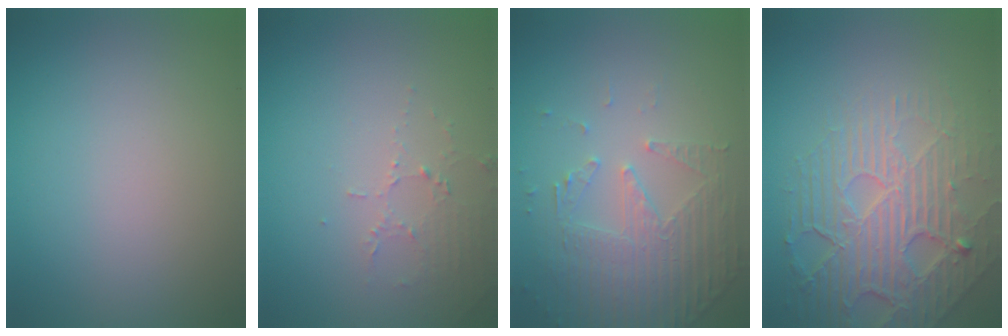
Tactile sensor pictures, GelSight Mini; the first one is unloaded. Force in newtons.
{"total": 1.9, "press": 1.8, "slide": 0.4}
{"total": 5.1, "press": 3.6, "slide": 3.6}
{"total": 7.6, "press": 5.4, "slide": 5.4}